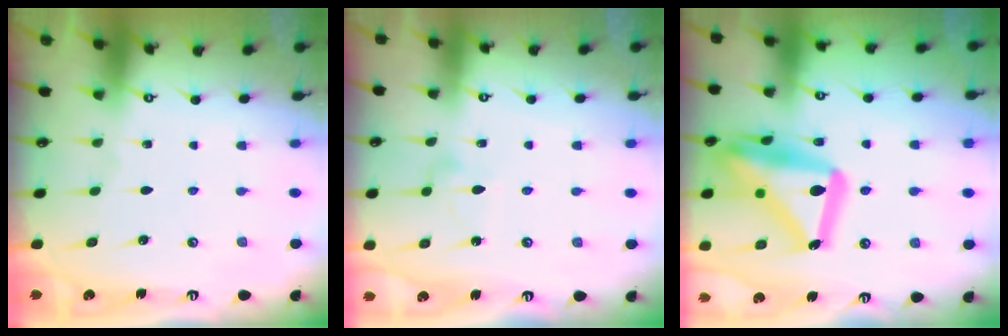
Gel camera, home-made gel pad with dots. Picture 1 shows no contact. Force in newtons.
{"total": 5.7, "press": 5.7, "slide": 0.4}
{"total": 25.0, "press": 24.9, "slide": 1.9}